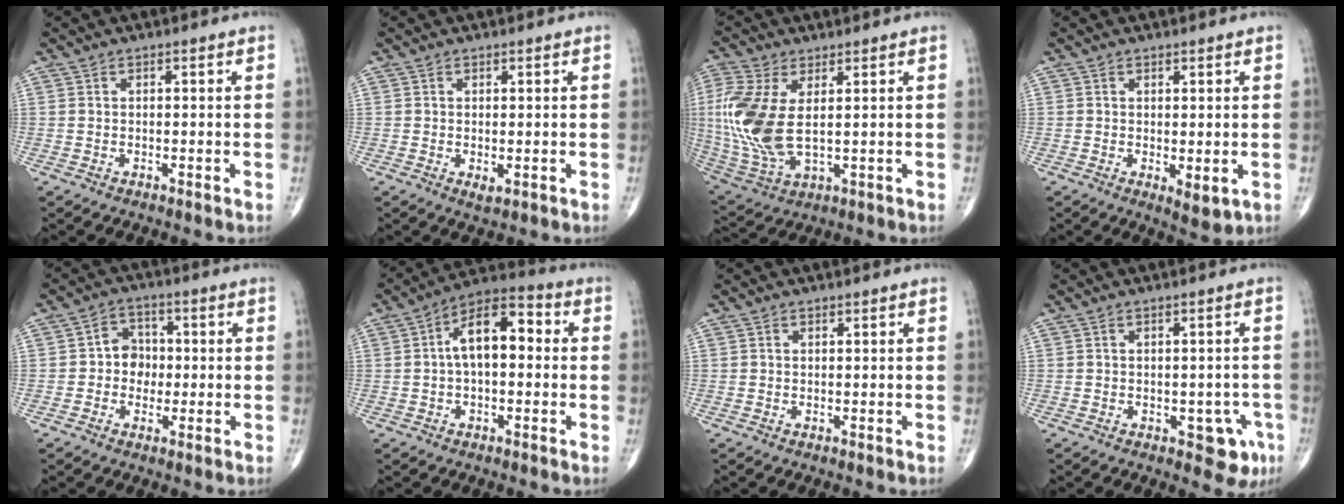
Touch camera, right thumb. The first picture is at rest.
{"total": 1.5, "force": [-0.2, 0.7, 1.3], "torque": [-0.021, -0.006, 0.000]}
{"total": 14.3, "force": [1.7, 7.1, 12.3], "torque": [-0.296, -0.009, 0.044]}
{"total": 3.5, "force": [-0.4, 1.5, 3.1], "torque": [-0.041, -0.013, 0.000]}
{"total": 5.5, "force": [-0.3, 4.8, 2.7], "torque": [-0.006, 0.012, -0.016]}
{"total": 11.5, "force": [0.9, 6.0, 9.7], "torque": [-0.147, 0.038, 0.003]}
{"total": 0.0}
{"total": 5.4, "force": [-2.1, 3.1, 3.9], "torque": [-0.012, 0.003, -0.021]}